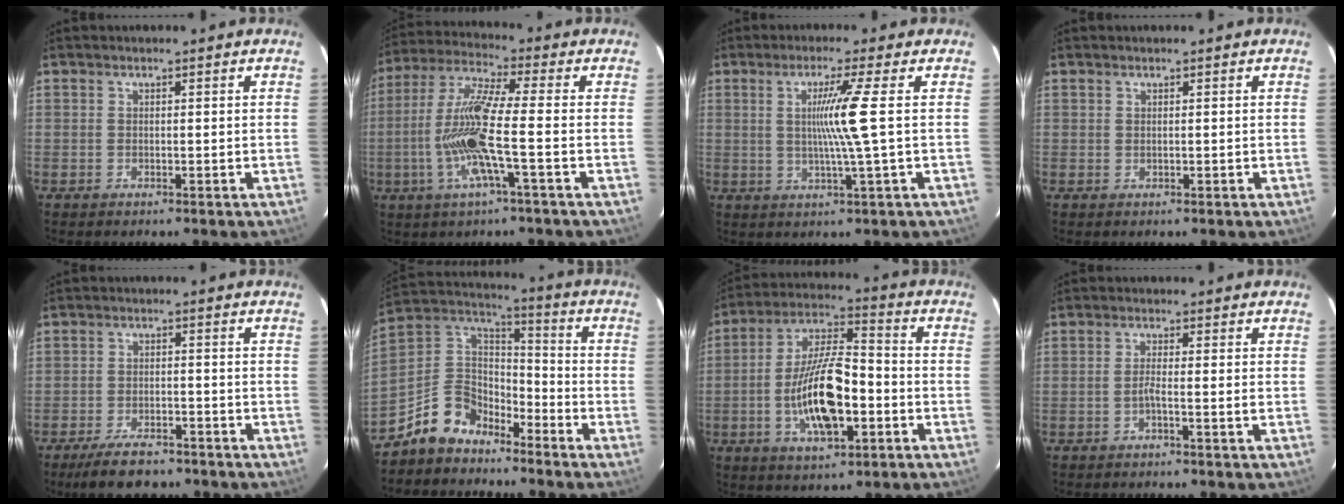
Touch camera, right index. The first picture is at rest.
{"total": 12.2, "force": [-3.2, 0.0, 11.8], "torque": [-0.246, 0.002, -0.069]}
{"total": 6.5, "force": [0.6, -2.1, 6.1], "torque": [-0.116, -0.008, 0.015]}
{"total": 0.0}
{"total": 7.2, "force": [-5.9, 2.5, 3.3], "torque": [-0.061, -0.008, -0.102]}
{"total": 9.8, "force": [-7.5, 5.9, 2.4], "torque": [-0.056, 0.052, -0.144]}
{"total": 14.4, "force": [-3.8, 4.5, 13.2], "torque": [-0.256, 0.009, -0.065]}
{"total": 1.9, "force": [-0.9, -0.3, 1.7], "torque": [-0.031, 0.001, -0.019]}